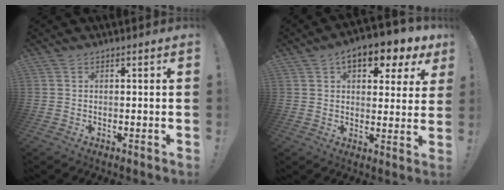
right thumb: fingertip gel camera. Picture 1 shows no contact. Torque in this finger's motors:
{"motor_torque": [0.60, 3.23, 0.57, -0.16, 0.35]}